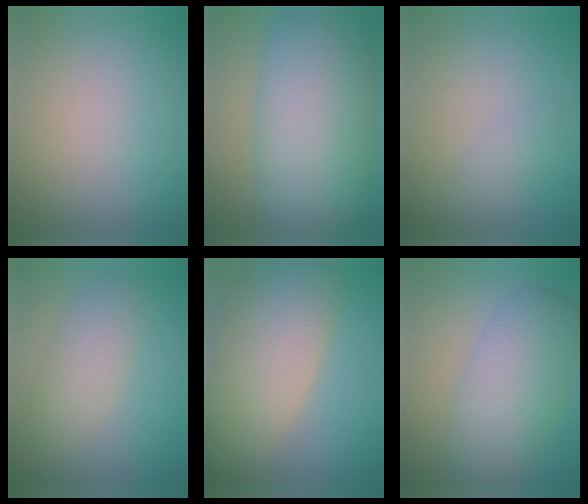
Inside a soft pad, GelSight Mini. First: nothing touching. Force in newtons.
{"total": 13.4, "press": 13.4, "slide": 0.0}
{"total": 1.1, "press": 1.1, "slide": 0.0}
{"total": 3.0, "press": 3.0, "slide": 0.1}
{"total": 11.3, "press": 11.3, "slide": 1.2}
{"total": 6.6, "press": 6.6, "slide": 0.1}